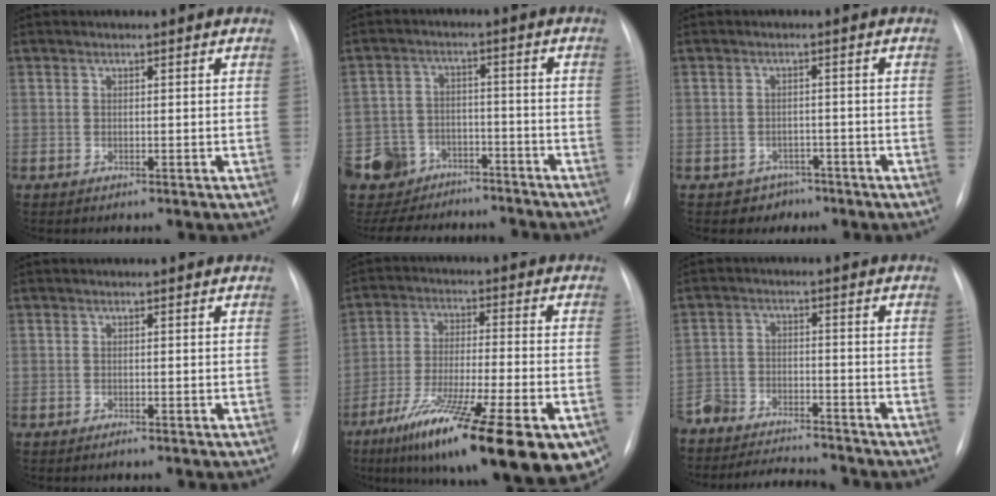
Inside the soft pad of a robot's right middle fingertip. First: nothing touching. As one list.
[{"total": 15.8, "force": [-12.6, 9.1, 3.1], "torque": [-0.080, 0.027, -0.175]}, {"total": 3.2, "force": [-2.1, 2.4, -0.3], "torque": [0.003, 0.013, -0.028]}, {"total": 0.0}, {"total": 24.6, "force": [-14.5, 4.4, 19.3], "torque": [-0.254, -0.037, -0.231]}, {"total": 15.2, "force": [-14.1, 2.8, 4.9], "torque": [-0.103, -0.006, -0.218]}]